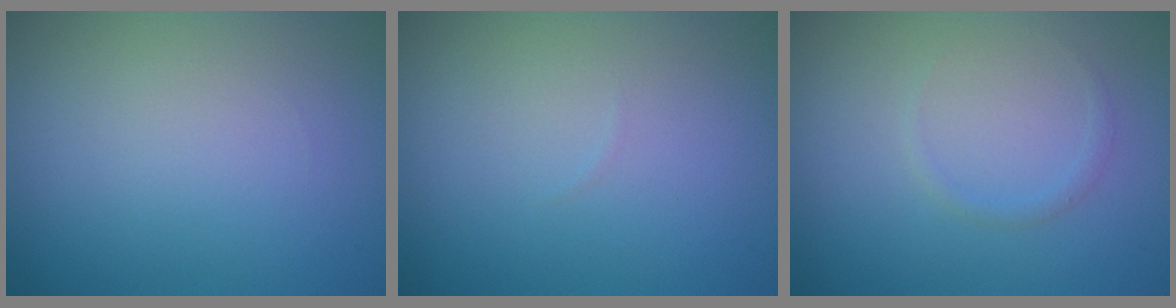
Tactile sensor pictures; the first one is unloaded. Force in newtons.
{"total": 0.0}
{"total": 0.7, "press": 0.7, "slide": 0.1}